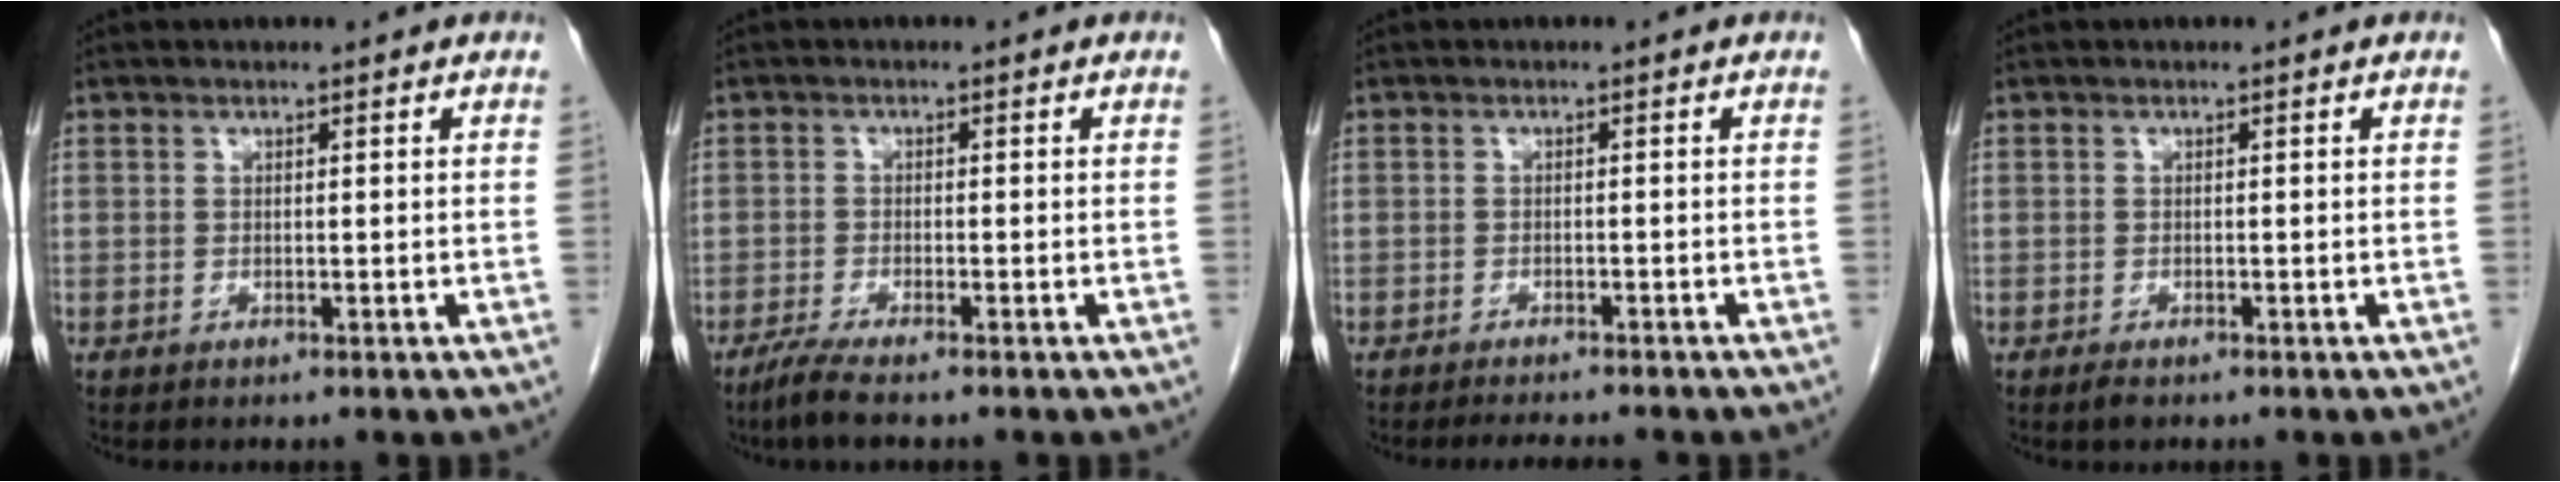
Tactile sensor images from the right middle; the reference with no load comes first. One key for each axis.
{"total": 3.5, "fx": -2.7, "fy": 0.0, "fz": 2.2, "tx": -0.048, "ty": -0.009, "tz": -0.053}
{"total": 4.6, "fx": -4.2, "fy": 0.4, "fz": 1.8, "tx": -0.020, "ty": -0.007, "tz": -0.056}
{"total": 1.0, "fx": -0.8, "fy": 0.3, "fz": 0.6, "tx": -0.014, "ty": -0.002, "tz": -0.011}